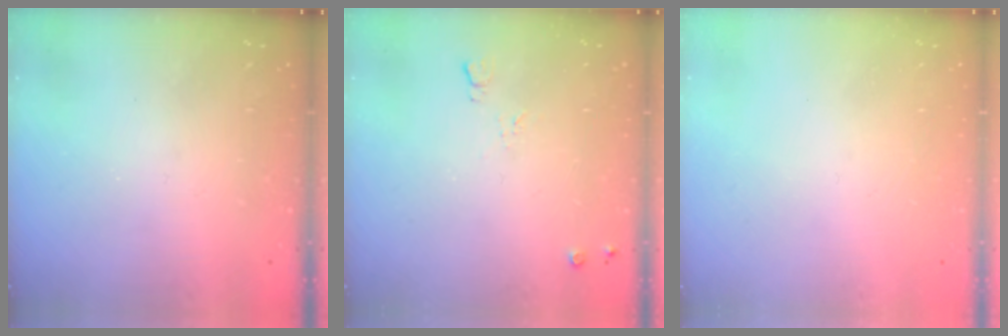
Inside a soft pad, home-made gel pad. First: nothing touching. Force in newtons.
{"total": 5.2, "press": 5.1, "slide": 1.1}
{"total": 0.0}